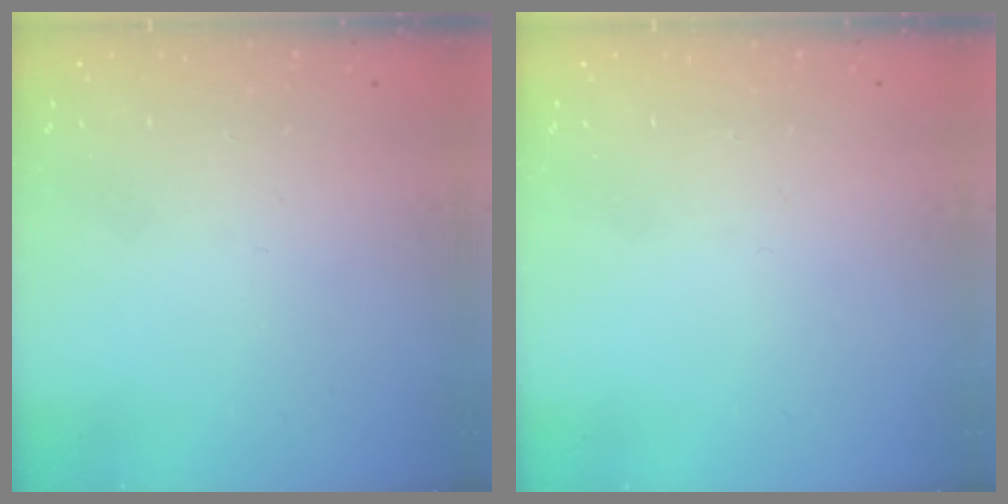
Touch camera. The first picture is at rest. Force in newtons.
{"total": 0.0}